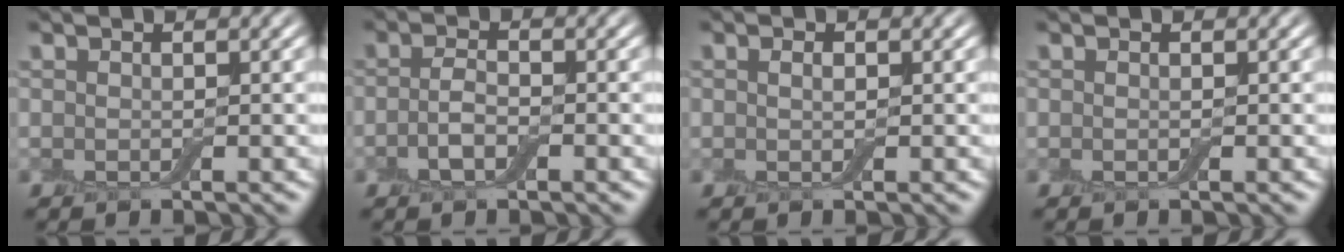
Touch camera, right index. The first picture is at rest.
{"total": 2.1, "force": [-0.8, 0.9, 1.7], "torque": [-0.038, 0.001, -0.021]}
{"total": 0.8, "force": [0.2, 0.4, 0.7], "torque": [-0.015, 0.001, 0.003]}
{"total": 0.0}